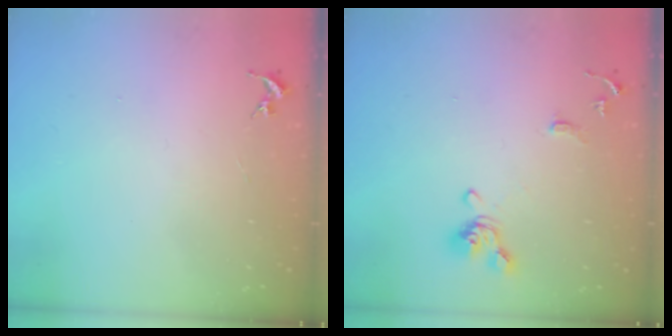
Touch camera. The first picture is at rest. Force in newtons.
{"total": 11.3, "press": 11.2, "slide": 1.3}